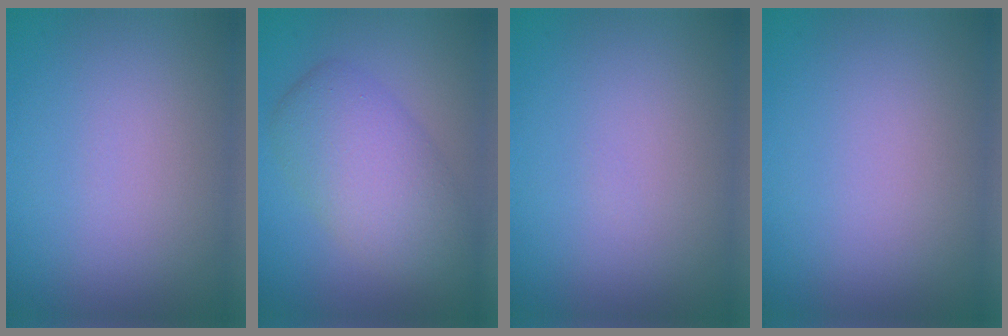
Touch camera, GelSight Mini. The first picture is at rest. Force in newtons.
{"total": 6.2, "press": 6.2, "slide": 0.3}
{"total": 0.0}
{"total": 0.0}